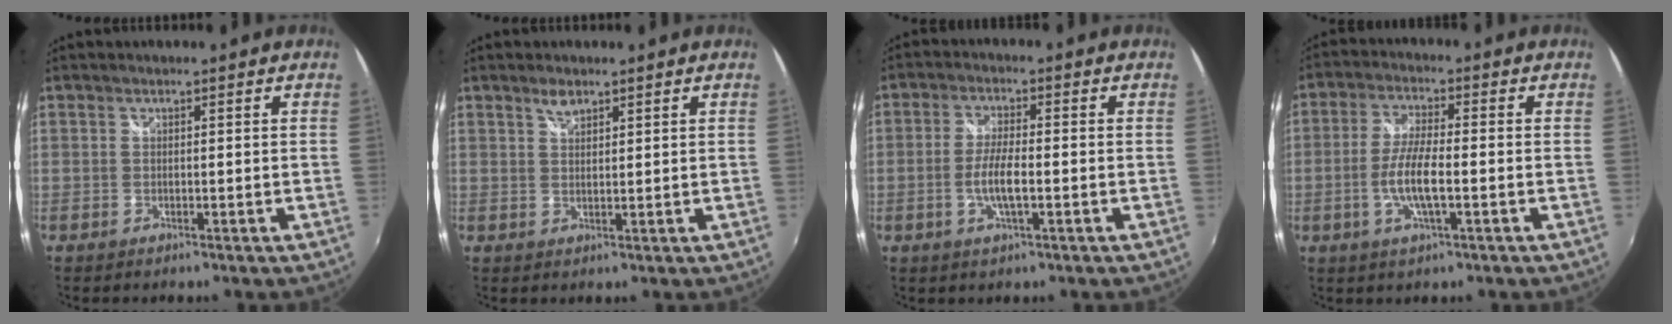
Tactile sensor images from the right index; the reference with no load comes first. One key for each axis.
{"total": 2.3, "fx": 1.7, "fy": 1.0, "fz": 1.1, "tx": -0.018, "ty": 0.003, "tz": 0.031}
{"total": 5.4, "fx": -1.5, "fy": 1.0, "fz": 5.1, "tx": -0.104, "ty": -0.002, "tz": -0.030}
{"total": 7.3, "fx": -1.9, "fy": 1.4, "fz": 6.8, "tx": -0.140, "ty": -0.002, "tz": -0.039}